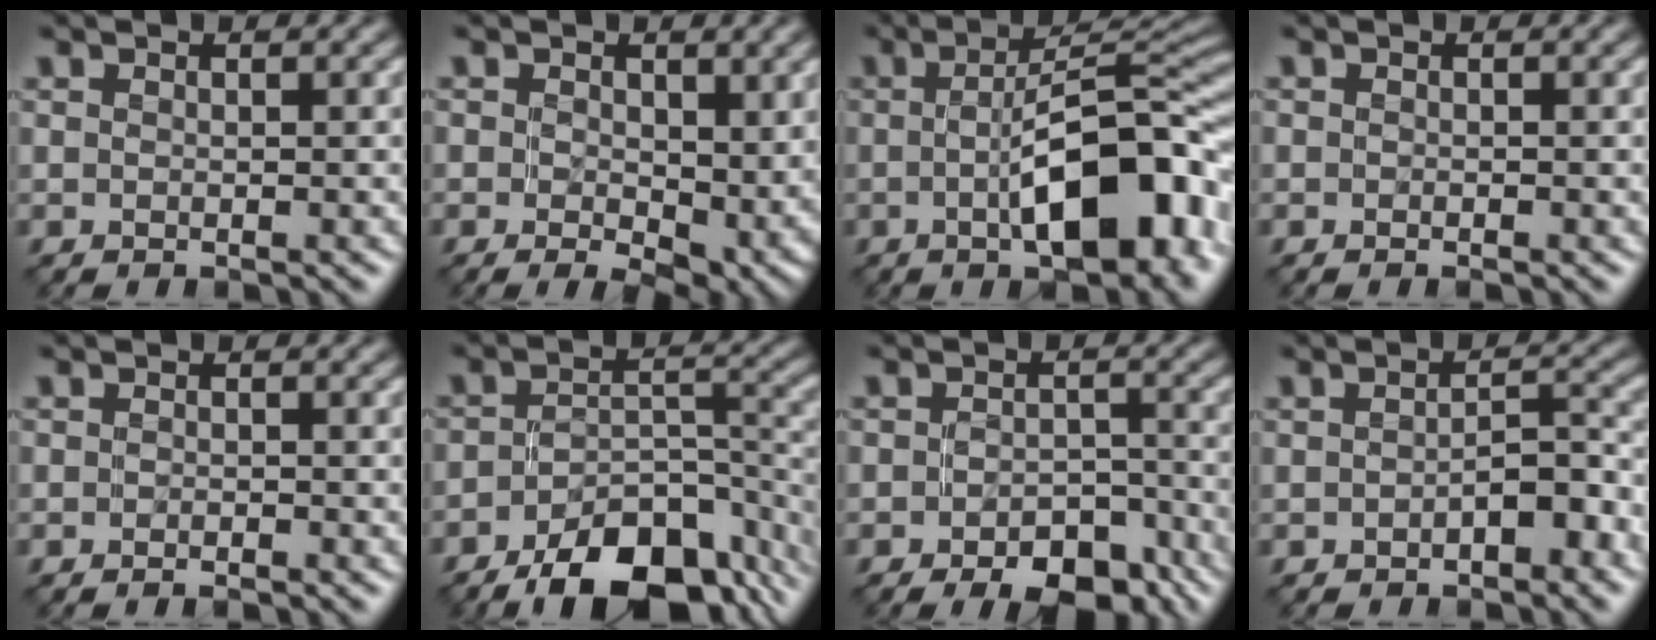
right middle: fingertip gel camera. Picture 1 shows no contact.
{"total": 6.8, "force": [-0.2, 4.0, 5.6], "torque": [-0.086, -0.020, 0.002]}
{"total": 11.5, "force": [-2.6, 3.7, 10.6], "torque": [-0.138, 0.004, -0.042]}
{"total": 0.5, "force": [-0.4, 0.2, 0.2], "torque": [-0.005, -0.002, -0.009]}
{"total": 0.8, "force": [-0.6, 0.2, 0.4], "torque": [-0.008, -0.002, -0.012]}
{"total": 10.9, "force": [-7.5, 4.4, 6.5], "torque": [-0.097, -0.013, -0.119]}
{"total": 6.7, "force": [-4.5, 3.1, 3.9], "torque": [-0.045, -0.012, -0.061]}
{"total": 2.8, "force": [-1.3, 1.0, 2.3], "torque": [-0.036, 0.003, -0.022]}